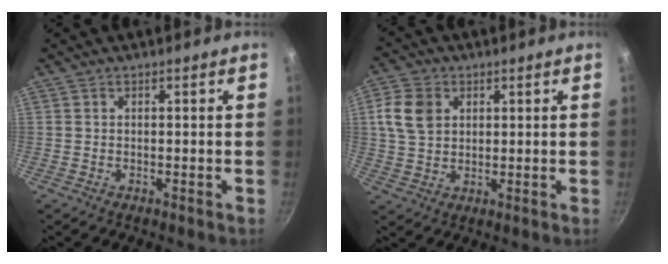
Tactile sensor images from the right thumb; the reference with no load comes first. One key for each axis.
{"total": 7.7, "fx": 2.2, "fy": 5.9, "fz": 4.5, "tx": -0.075, "ty": 0.005, "tz": 0.040}